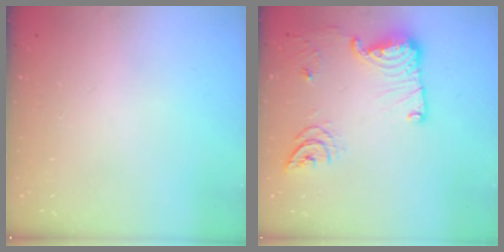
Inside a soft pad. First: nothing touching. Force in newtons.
{"total": 15.7, "press": 15.5, "slide": 2.6}